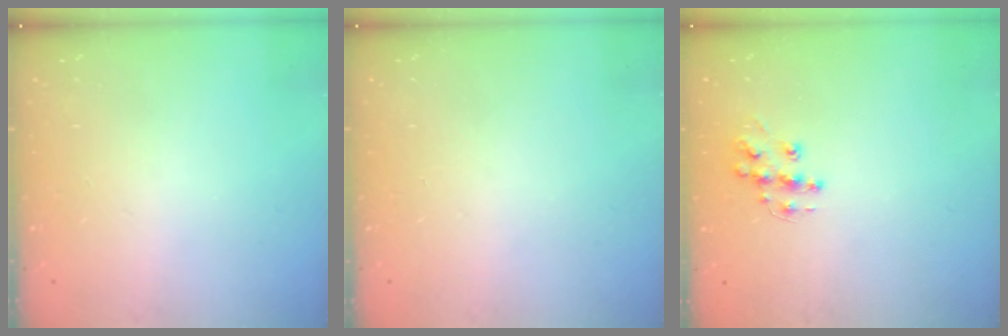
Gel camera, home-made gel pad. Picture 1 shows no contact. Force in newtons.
{"total": 0.0}
{"total": 9.8, "press": 9.8, "slide": 0.6}